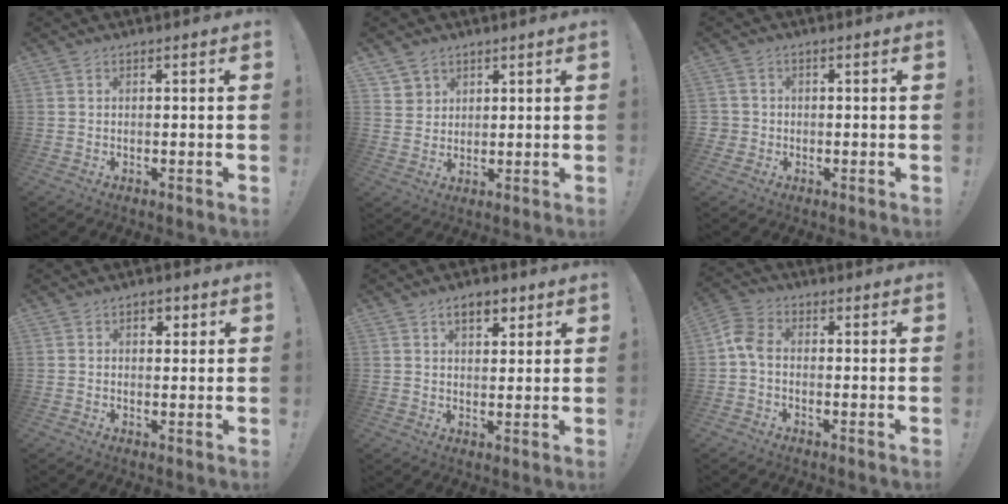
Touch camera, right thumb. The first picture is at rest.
{"total": 4.4, "force": [2.9, 3.2, 0.1], "torque": [-0.002, -0.022, 0.056]}
{"total": 2.5, "force": [-0.3, 2.4, 0.5], "torque": [-0.010, 0.006, -0.004]}
{"total": 3.0, "force": [1.1, 2.3, 1.6], "torque": [-0.018, 0.003, 0.016]}
{"total": 6.4, "force": [3.5, 3.5, 4.0], "torque": [-0.053, -0.007, 0.059]}
{"total": 6.4, "force": [-0.7, 4.2, 4.8], "torque": [-0.108, 0.012, -0.009]}